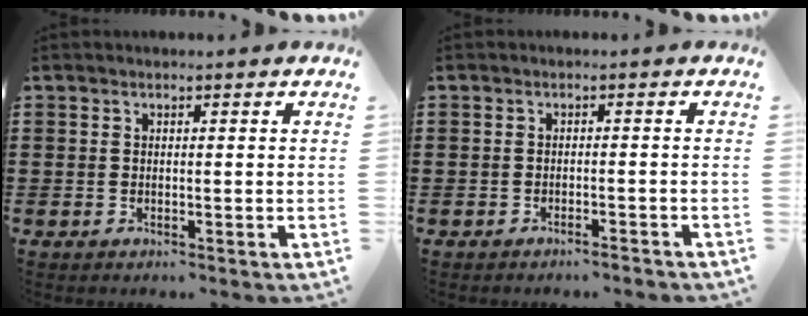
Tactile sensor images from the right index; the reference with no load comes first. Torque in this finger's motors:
{"motor_torque": [-0.89, 0.90, -0.31, 0.00]}